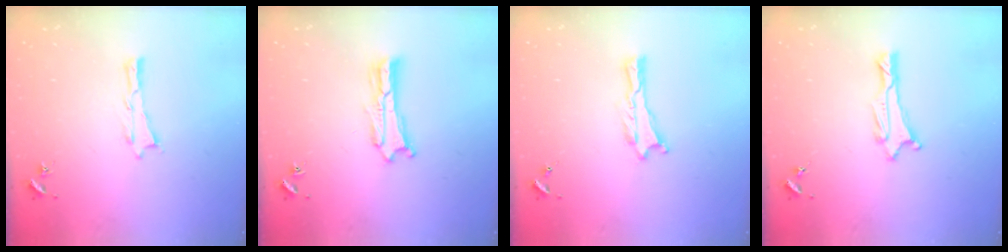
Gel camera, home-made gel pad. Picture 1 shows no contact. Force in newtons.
{"total": 1.2, "press": 1.2, "slide": 0.2}
{"total": 0.0}
{"total": 1.1, "press": 1.1, "slide": 0.1}